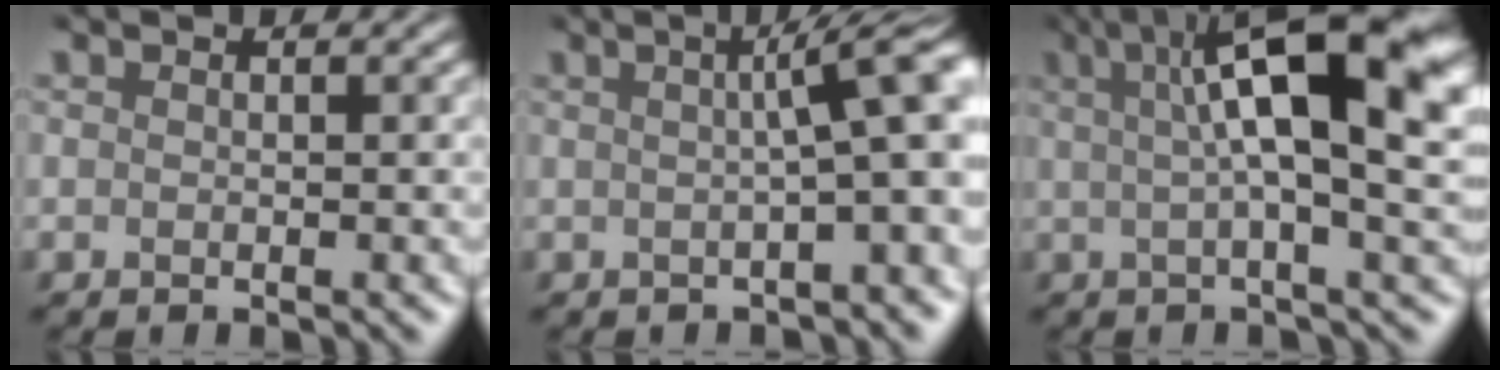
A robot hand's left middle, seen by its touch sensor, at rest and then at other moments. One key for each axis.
{"total": 7.4, "fx": 0.8, "fy": 1.3, "fz": 7.3, "tx": -0.078, "ty": 0.025, "tz": 0.019}
{"total": 10.5, "fx": 3.6, "fy": 1.9, "fz": 9.7, "tx": -0.145, "ty": 0.022, "tz": 0.066}